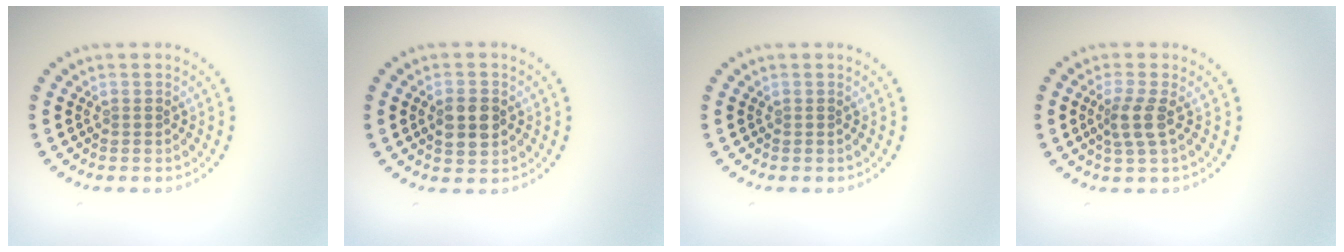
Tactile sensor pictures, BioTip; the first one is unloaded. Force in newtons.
{"total": 3.2, "press": 3.2, "slide": 0.1}
{"total": 0.0}
{"total": 2.4, "press": 1.9, "slide": 1.4}